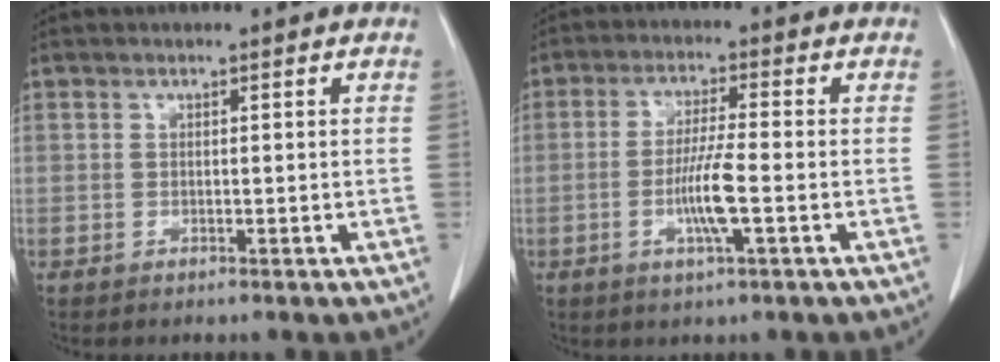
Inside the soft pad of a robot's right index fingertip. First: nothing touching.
{"total": 6.5, "force": [-1.8, 0.1, 6.3], "torque": [-0.122, -0.006, -0.033]}